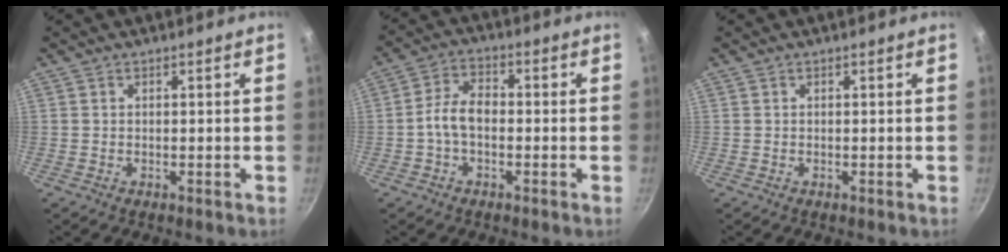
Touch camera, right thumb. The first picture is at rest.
{"total": 5.9, "force": [-1.2, 3.6, 4.5], "torque": [-0.079, 0.028, -0.032]}
{"total": 0.0}